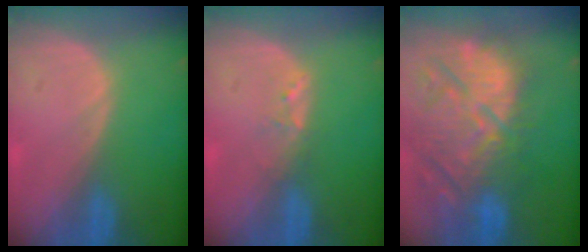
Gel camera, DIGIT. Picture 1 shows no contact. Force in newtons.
{"total": 1.6, "press": 1.5, "slide": 0.3}
{"total": 14.0, "press": 12.5, "slide": 6.2}